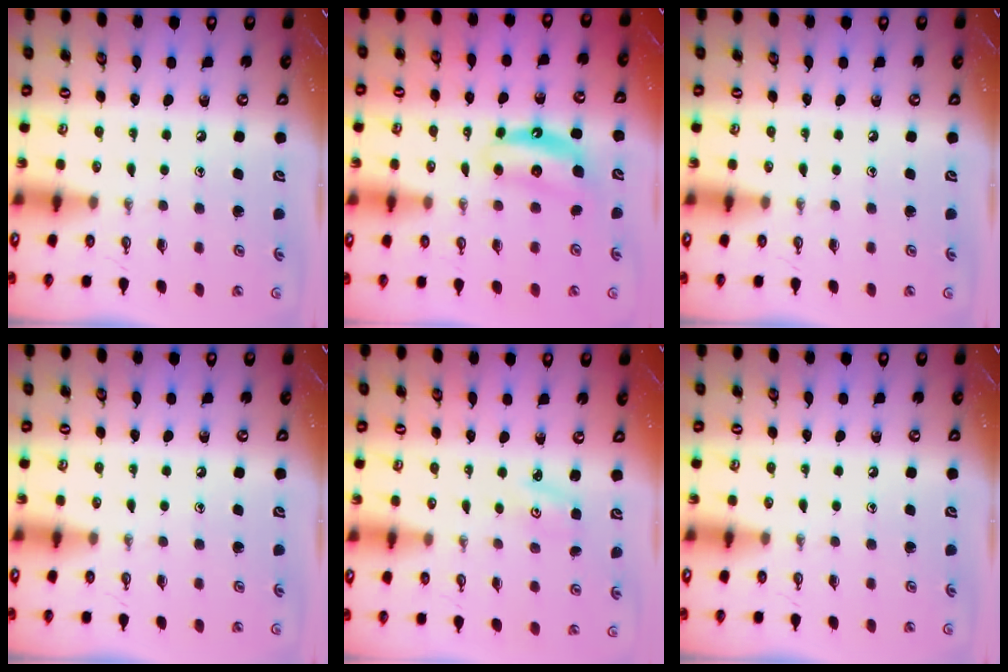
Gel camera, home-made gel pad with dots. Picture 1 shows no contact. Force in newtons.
{"total": 7.2, "press": 7.2, "slide": 0.5}
{"total": 0.0}
{"total": 0.0}
{"total": 2.7, "press": 2.6, "slide": 0.4}
{"total": 0.0}